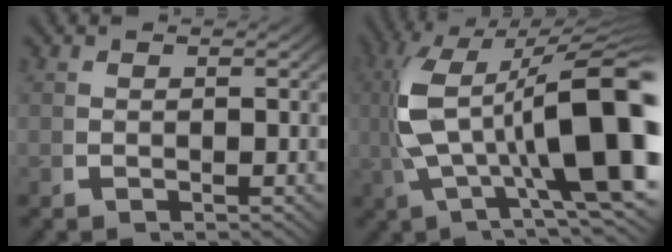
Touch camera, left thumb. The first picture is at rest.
{"total": 18.7, "force": [0.5, 9.3, 16.3], "torque": [-0.284, -0.011, 0.013]}